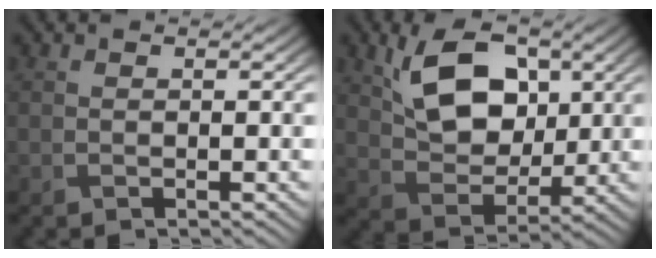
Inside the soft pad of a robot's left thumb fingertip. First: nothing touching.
{"total": 10.0, "force": [3.3, 6.2, 7.1], "torque": [-0.141, -0.002, 0.059]}